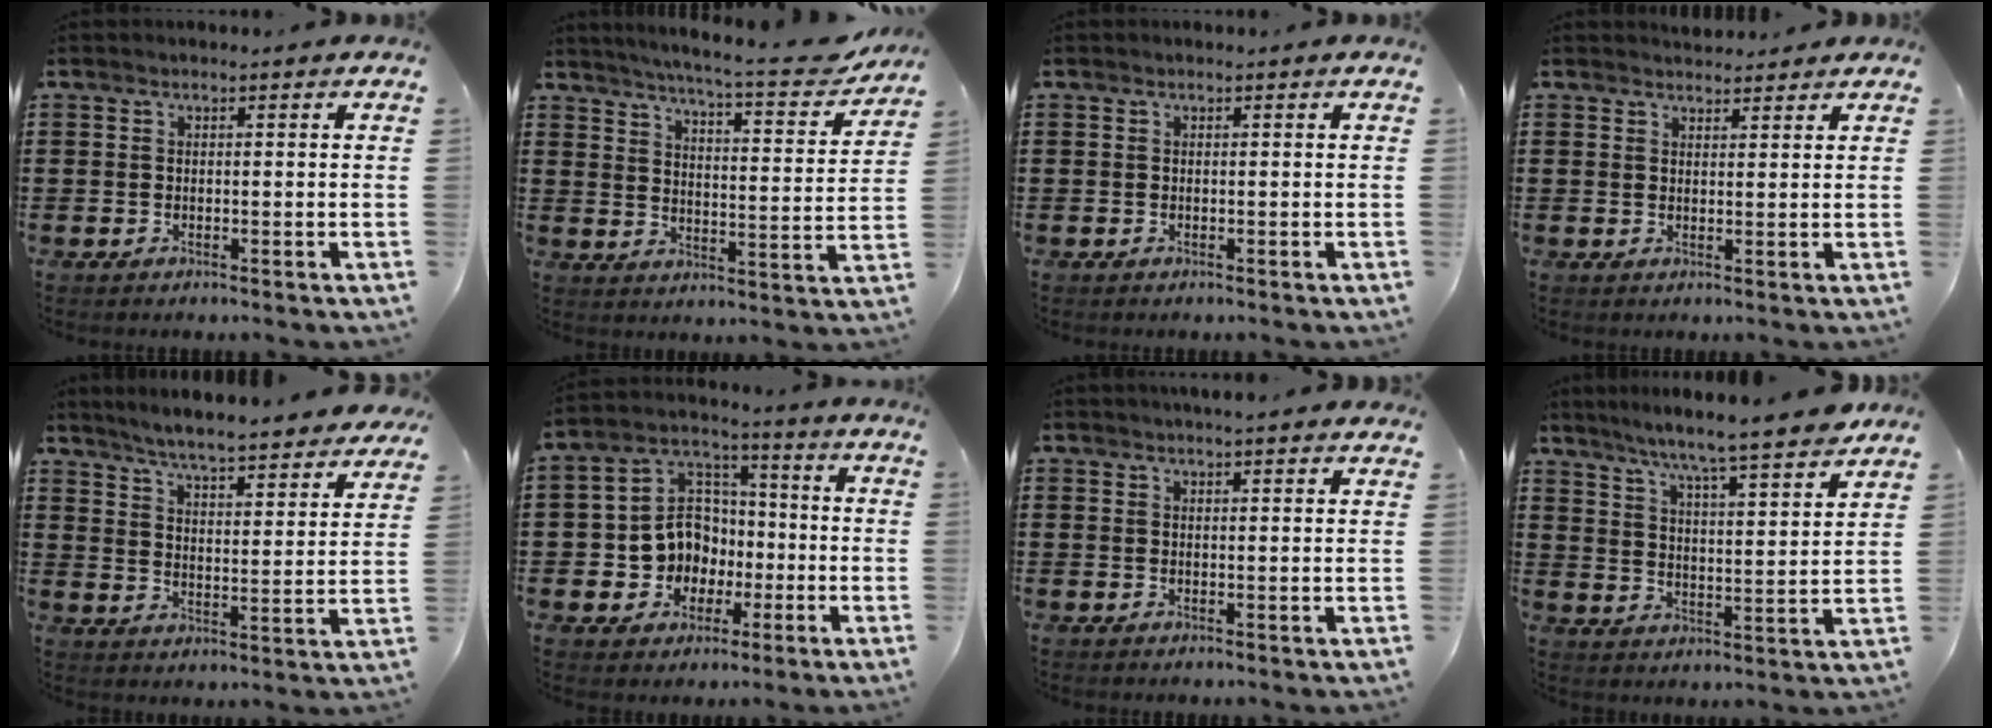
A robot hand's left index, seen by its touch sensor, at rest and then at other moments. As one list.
[{"total": 6.6, "force": [5.9, -0.2, 3.0], "torque": [-0.069, -0.045, 0.094]}, {"total": 0.0}, {"total": 2.2, "force": [2.0, 0.7, -0.1], "torque": [0.006, -0.002, 0.038]}, {"total": 5.2, "force": [5.0, -0.7, 1.4], "torque": [-0.053, -0.042, 0.082]}, {"total": 9.1, "force": [-1.5, 8.5, 2.9], "torque": [-0.099, 0.007, -0.025]}, {"total": 2.1, "force": [1.9, -0.1, 0.9], "torque": [-0.021, 0.002, 0.036]}, {"total": 6.5, "force": [5.9, -0.7, 2.5], "torque": [-0.076, -0.043, 0.094]}]